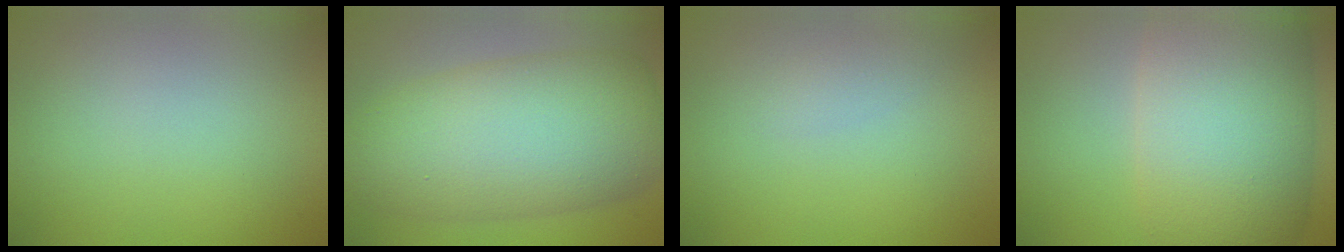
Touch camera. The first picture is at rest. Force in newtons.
{"total": 11.4, "press": 11.4, "slide": 0.2}
{"total": 1.0, "press": 1.0, "slide": 0.0}
{"total": 14.2, "press": 14.2, "slide": 0.6}